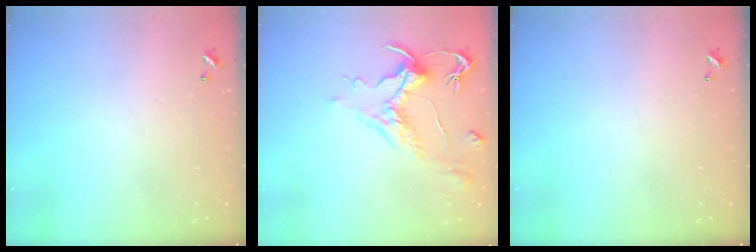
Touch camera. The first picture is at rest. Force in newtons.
{"total": 1.7, "press": 0.9, "slide": 1.4}
{"total": 0.0}